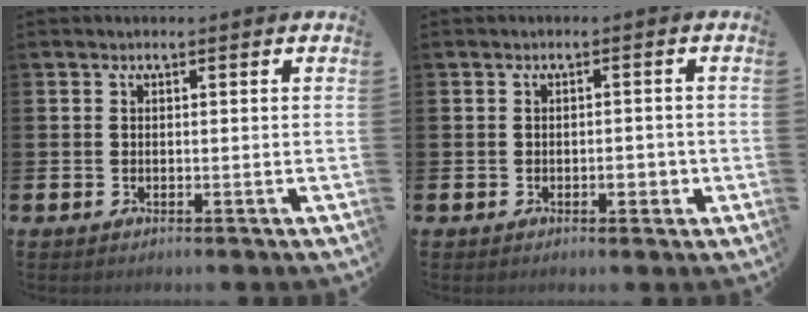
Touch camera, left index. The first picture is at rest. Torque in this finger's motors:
{"motor_torque": [-0.02, -0.01, 0.00, 0.00]}